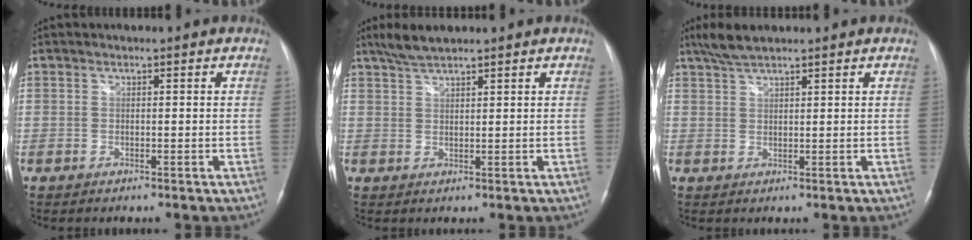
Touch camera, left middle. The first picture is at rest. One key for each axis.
{"total": 3.7, "fx": 3.2, "fy": 0.3, "fz": 1.8, "tx": -0.044, "ty": 0.007, "tz": 0.065}
{"total": 3.9, "fx": 3.3, "fy": 0.5, "fz": 2.0, "tx": -0.050, "ty": 0.009, "tz": 0.067}